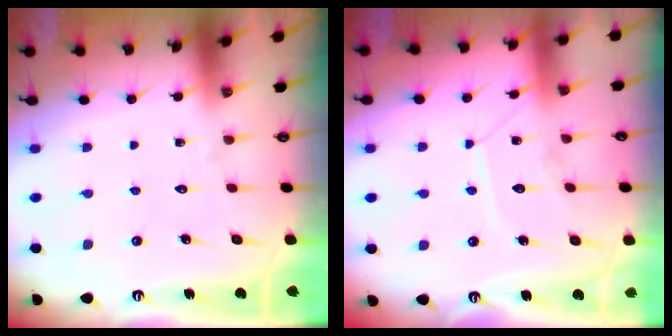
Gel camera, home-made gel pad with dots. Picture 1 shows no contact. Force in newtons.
{"total": 9.9, "press": 9.9, "slide": 0.8}